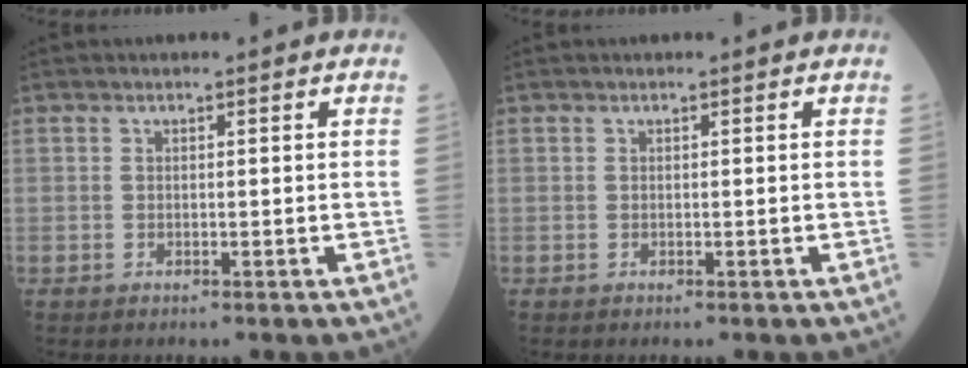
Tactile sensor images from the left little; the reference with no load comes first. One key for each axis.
{"total": 0.0}